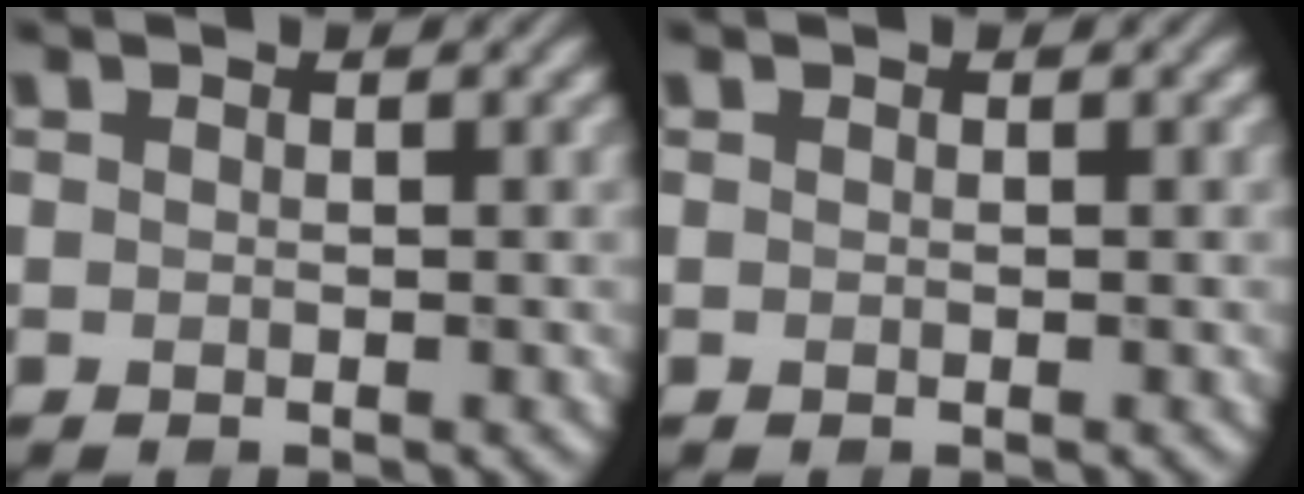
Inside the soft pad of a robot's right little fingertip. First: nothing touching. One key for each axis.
{"total": 0.0}